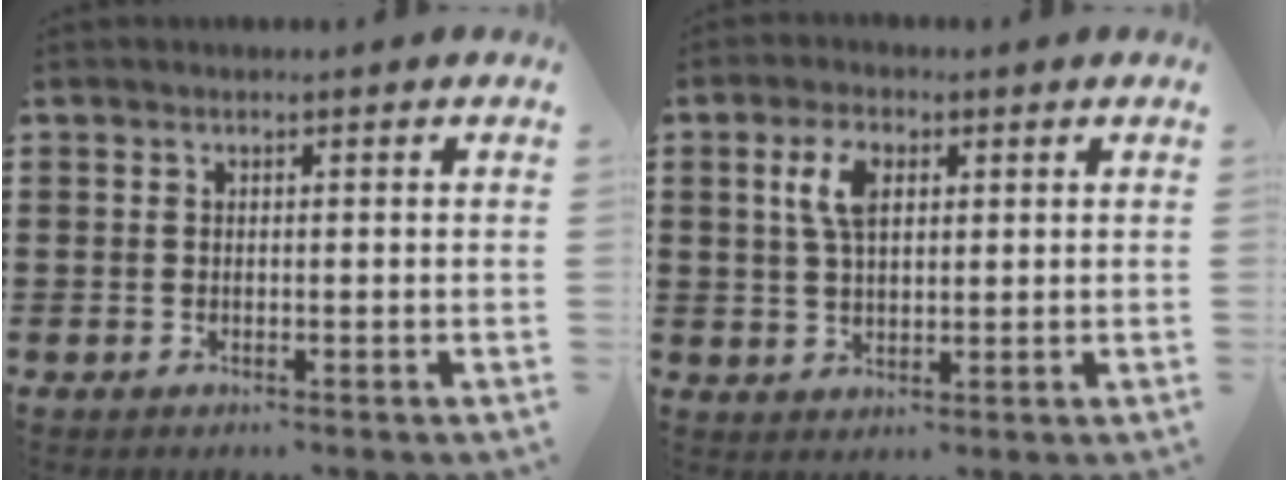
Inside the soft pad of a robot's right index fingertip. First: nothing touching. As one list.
[{"total": 5.7, "force": [2.0, 3.0, 4.5], "torque": [-0.099, 0.013, 0.033]}]